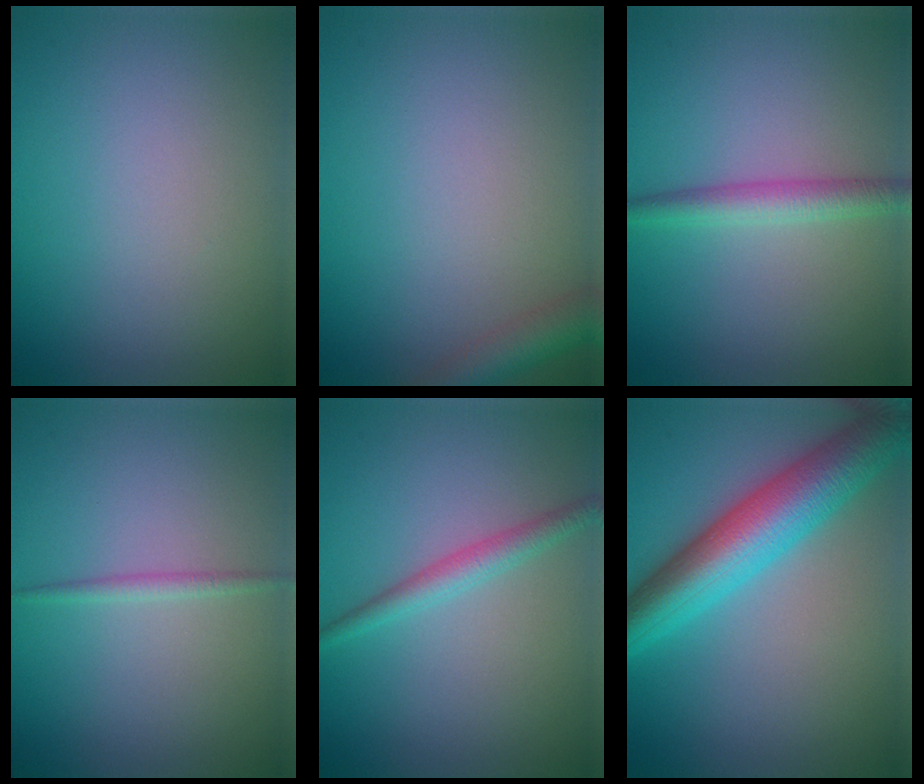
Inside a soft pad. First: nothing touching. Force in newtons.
{"total": 2.7, "press": 2.7, "slide": 0.1}
{"total": 2.5, "press": 2.5, "slide": 0.1}
{"total": 1.0, "press": 1.0, "slide": 0.0}
{"total": 2.1, "press": 2.1, "slide": 0.0}
{"total": 8.3, "press": 8.3, "slide": 0.1}